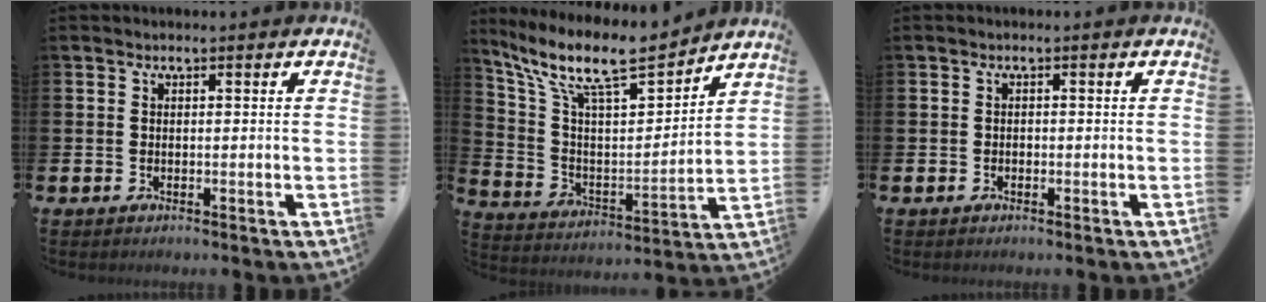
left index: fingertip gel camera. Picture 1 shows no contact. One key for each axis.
{"total": 11.5, "fx": 9.8, "fy": 2.7, "fz": 5.5, "tx": -0.141, "ty": -0.060, "tz": 0.169}
{"total": 0.5, "fx": -0.3, "fy": 0.4, "fz": 0.1, "tx": -0.007, "ty": 0.004, "tz": -0.007}